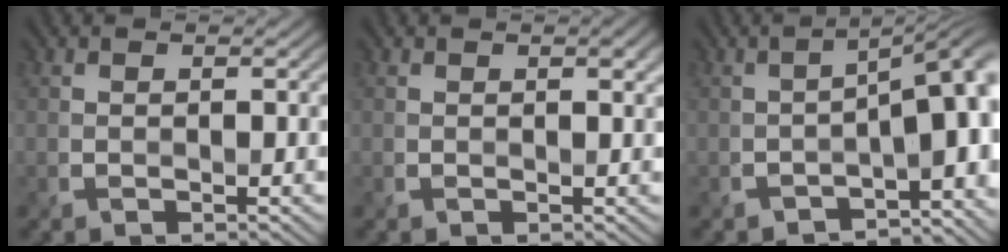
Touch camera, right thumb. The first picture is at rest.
{"total": 1.5, "force": [0.6, 0.6, 1.2], "torque": [-0.015, 0.001, 0.008]}
{"total": 9.2, "force": [-4.1, 3.1, 7.6], "torque": [-0.090, -0.008, -0.056]}